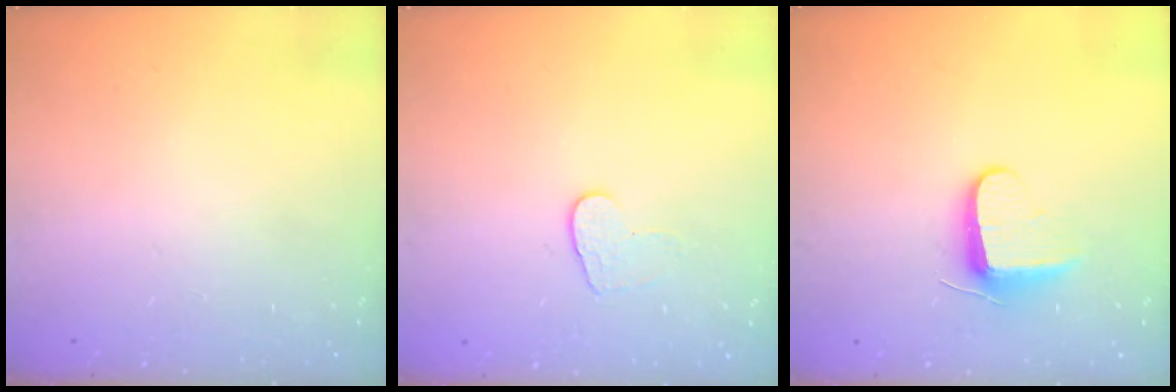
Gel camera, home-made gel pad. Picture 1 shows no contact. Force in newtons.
{"total": 5.3, "press": 5.3, "slide": 0.5}
{"total": 8.7, "press": 8.6, "slide": 1.4}